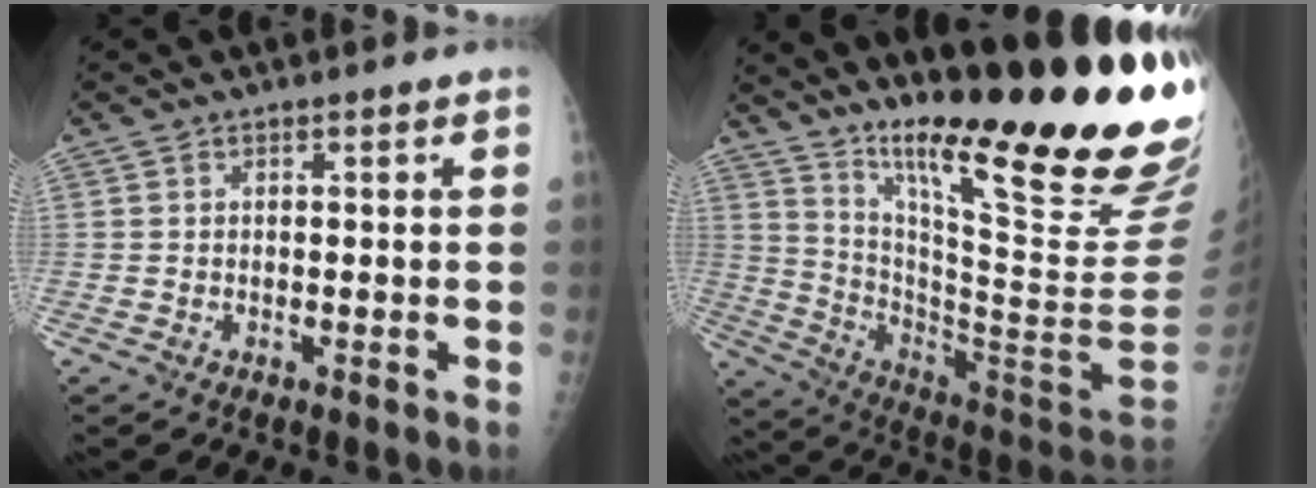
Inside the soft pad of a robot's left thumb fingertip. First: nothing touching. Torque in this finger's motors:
{"motor_torque": [3.76, 1.24, 1.08, -1.69, 0.29]}